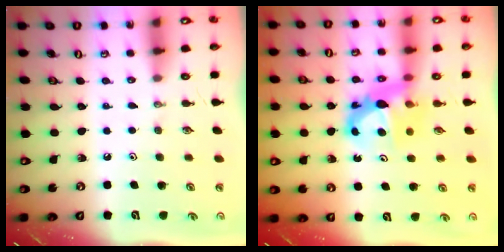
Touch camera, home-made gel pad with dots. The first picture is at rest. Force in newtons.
{"total": 7.9, "press": 7.9, "slide": 0.5}